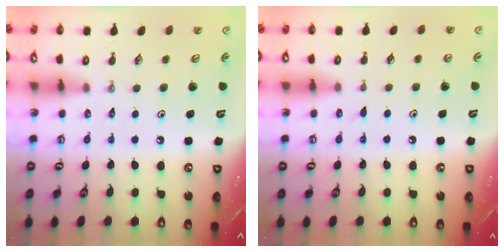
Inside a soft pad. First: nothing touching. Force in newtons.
{"total": 5.1, "press": 5.1, "slide": 0.6}